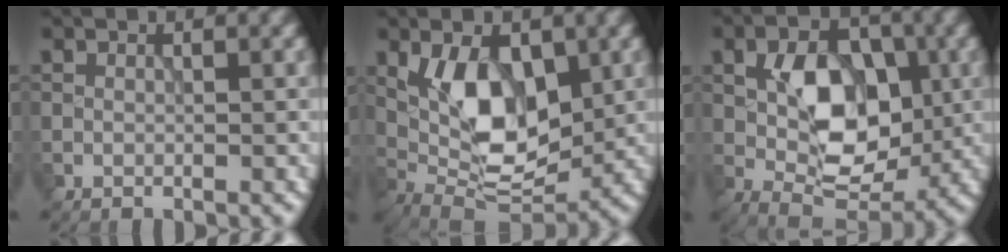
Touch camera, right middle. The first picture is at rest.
{"total": 8.0, "force": [1.4, 4.2, 6.6], "torque": [-0.113, -0.008, 0.027]}
{"total": 8.0, "force": [0.3, 5.0, 6.3], "torque": [-0.102, -0.003, 0.004]}